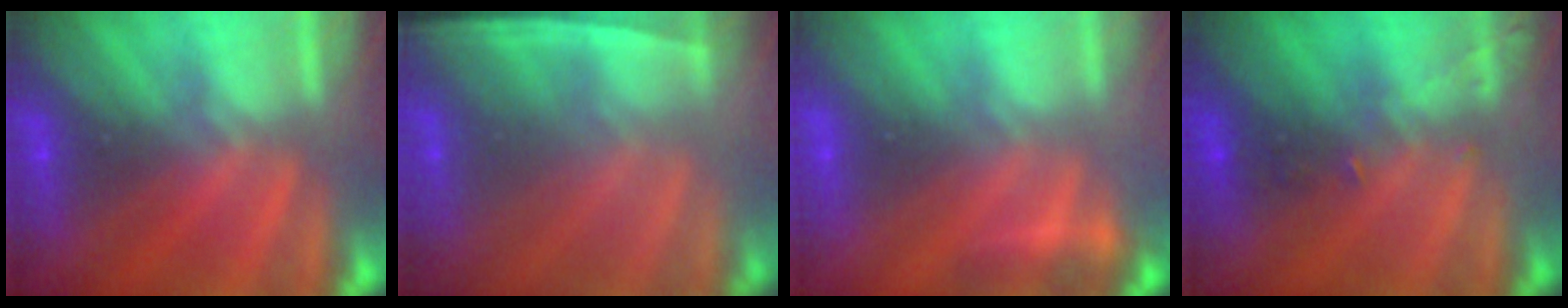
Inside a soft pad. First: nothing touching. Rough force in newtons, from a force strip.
{"total": 1.3}
{"total": 2.5}
{"total": 2.8}